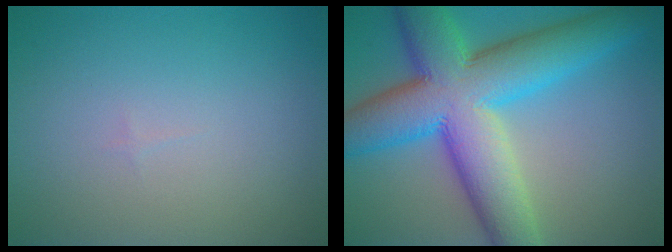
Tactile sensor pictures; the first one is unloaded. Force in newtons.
{"total": 13.1, "press": 13.1, "slide": 0.4}